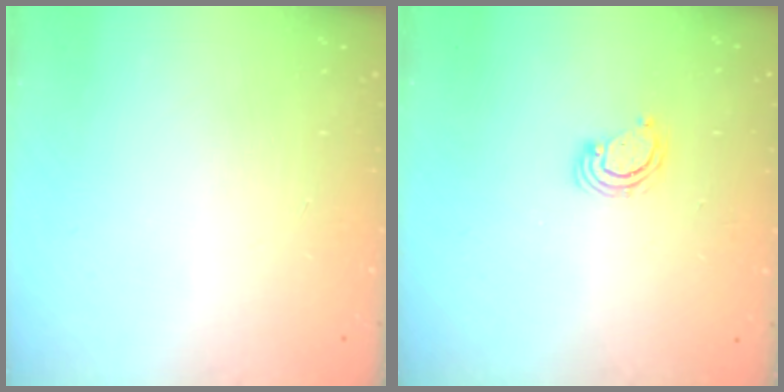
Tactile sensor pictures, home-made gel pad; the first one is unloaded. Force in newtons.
{"total": 2.4, "press": 2.4, "slide": 0.2}